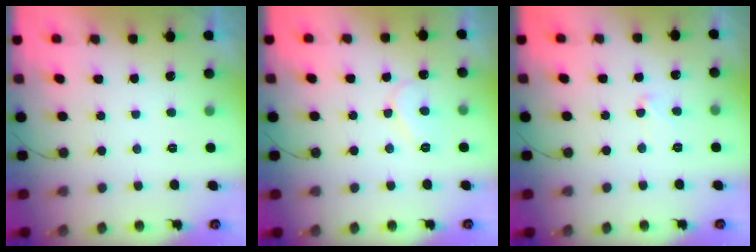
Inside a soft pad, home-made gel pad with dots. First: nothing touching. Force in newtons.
{"total": 6.9, "press": 6.9, "slide": 0.6}
{"total": 4.7, "press": 4.6, "slide": 0.4}